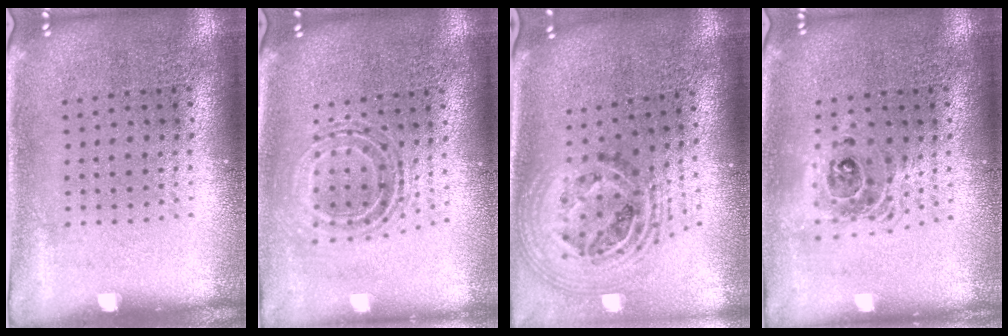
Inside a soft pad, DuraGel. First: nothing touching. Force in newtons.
{"total": 0.8, "press": 0.8, "slide": 0.1}
{"total": 1.9, "press": 1.5, "slide": 1.1}
{"total": 1.5, "press": 1.3, "slide": 0.9}